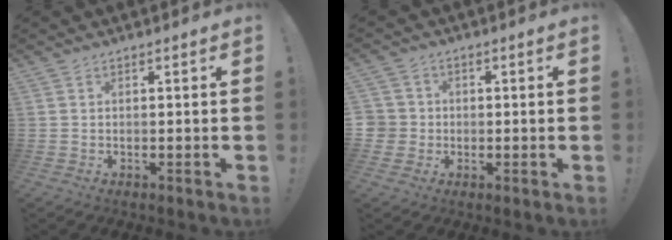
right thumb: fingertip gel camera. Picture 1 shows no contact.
{"total": 4.3, "force": [-0.5, 4.1, 1.1], "torque": [-0.020, 0.006, -0.011]}